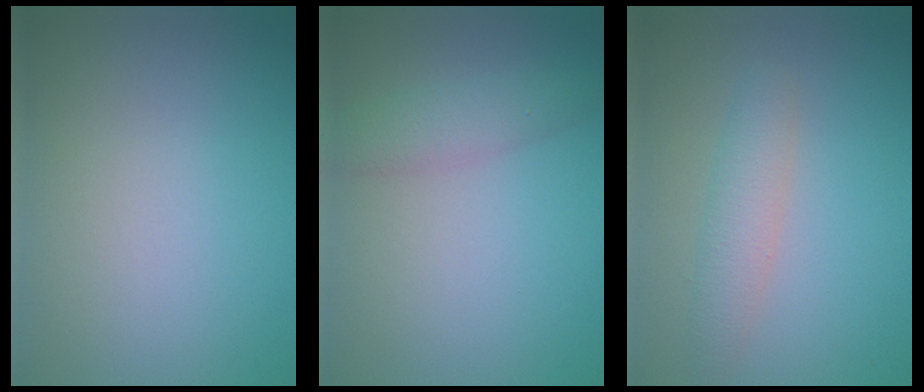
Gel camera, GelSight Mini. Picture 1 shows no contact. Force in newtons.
{"total": 2.5, "press": 2.5, "slide": 0.0}
{"total": 2.5, "press": 2.5, "slide": 0.1}